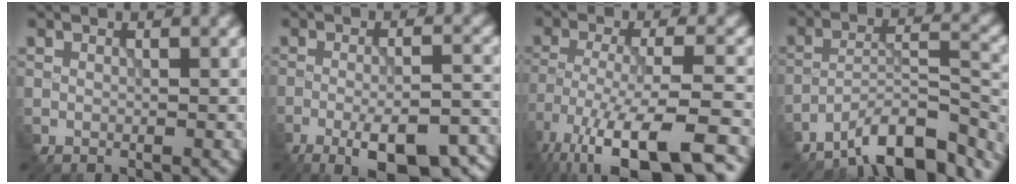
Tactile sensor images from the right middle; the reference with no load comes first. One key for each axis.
{"total": 9.8, "fx": -6.0, "fy": 3.2, "fz": 7.1, "tx": -0.114, "ty": -0.009, "tz": -0.083}
{"total": 13.0, "fx": -9.0, "fy": 3.4, "fz": 8.7, "tx": -0.175, "ty": -0.024, "tz": -0.142}
{"total": 9.8, "fx": -7.9, "fy": 2.7, "fz": 5.1, "tx": -0.069, "ty": 0.007, "tz": -0.141}